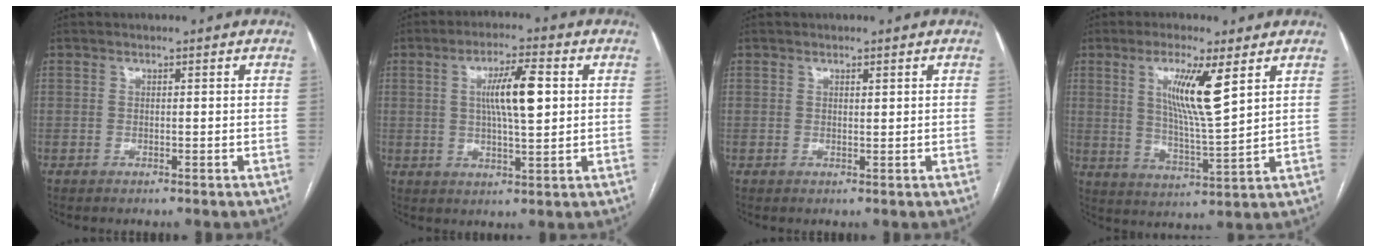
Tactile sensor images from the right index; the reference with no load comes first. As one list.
[{"total": 8.3, "force": [1.5, 1.3, 8.0], "torque": [-0.144, 0.008, 0.027]}, {"total": 0.5, "force": [0.4, 0.1, 0.4], "torque": [-0.007, -0.003, 0.006]}, {"total": 9.6, "force": [4.0, 0.4, 8.7], "torque": [-0.161, -0.011, 0.074]}]